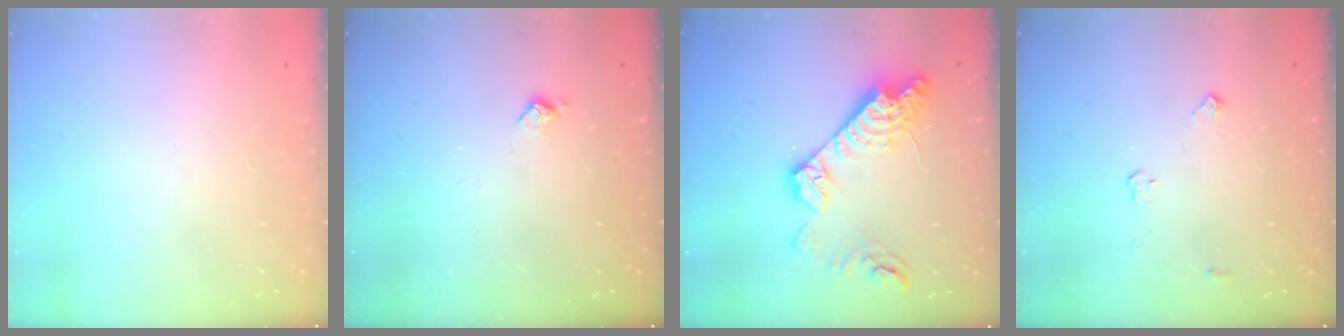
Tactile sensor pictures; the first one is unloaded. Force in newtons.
{"total": 5.7, "press": 5.7, "slide": 0.8}
{"total": 17.1, "press": 17.0, "slide": 1.4}
{"total": 2.6, "press": 2.6, "slide": 0.4}